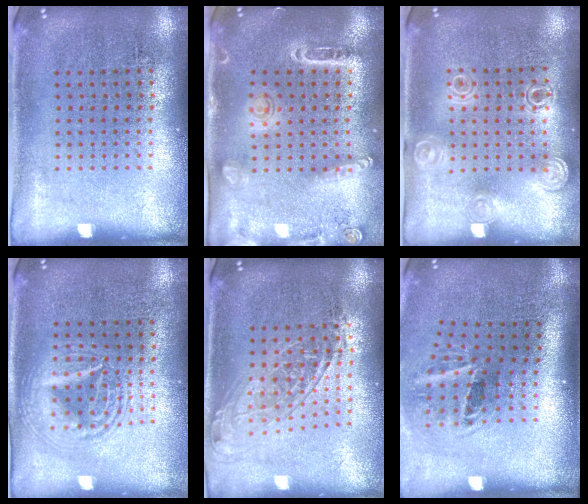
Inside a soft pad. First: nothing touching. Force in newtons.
{"total": 1.6, "press": 1.5, "slide": 0.4}
{"total": 1.3, "press": 1.2, "slide": 0.4}
{"total": 2.6, "press": 2.6, "slide": 0.3}
{"total": 1.5, "press": 1.3, "slide": 0.9}
{"total": 2.0, "press": 1.2, "slide": 1.6}